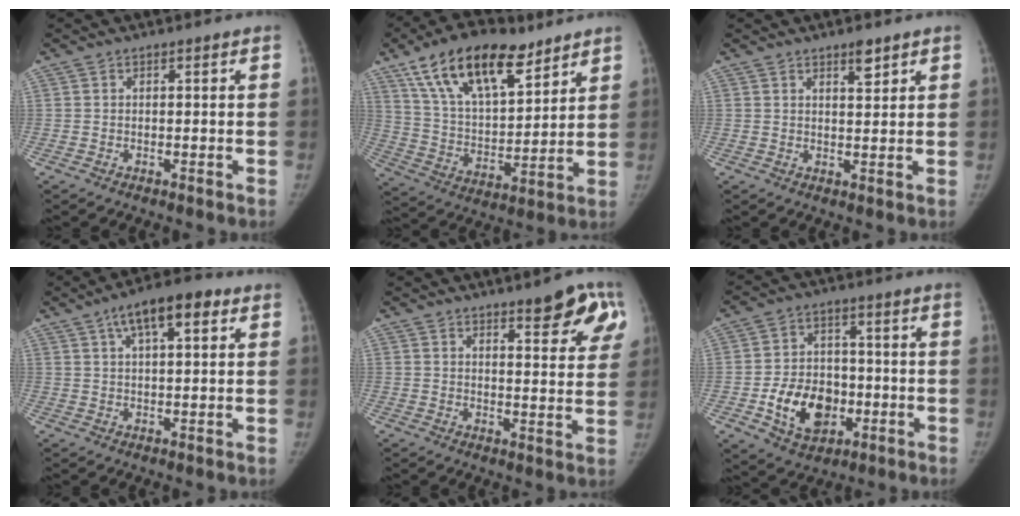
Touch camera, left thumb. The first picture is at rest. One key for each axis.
{"total": 20.7, "fx": 12.9, "fy": 9.4, "fz": 13.3, "tx": -0.201, "ty": -0.040, "tz": 0.236}
{"total": 4.0, "fx": 2.9, "fy": 1.3, "fz": 2.5, "tx": -0.027, "ty": -0.021, "tz": 0.045}
{"total": 9.6, "fx": 4.4, "fy": 3.6, "fz": 7.7, "tx": -0.112, "ty": 0.008, "tz": 0.066}
{"total": 10.0, "fx": 5.8, "fy": 2.8, "fz": 7.6, "tx": -0.065, "ty": -0.028, "tz": 0.071}
{"total": 13.1, "fx": -3.6, "fy": 9.7, "fz": 8.1, "tx": -0.097, "ty": 0.016, "tz": -0.053}